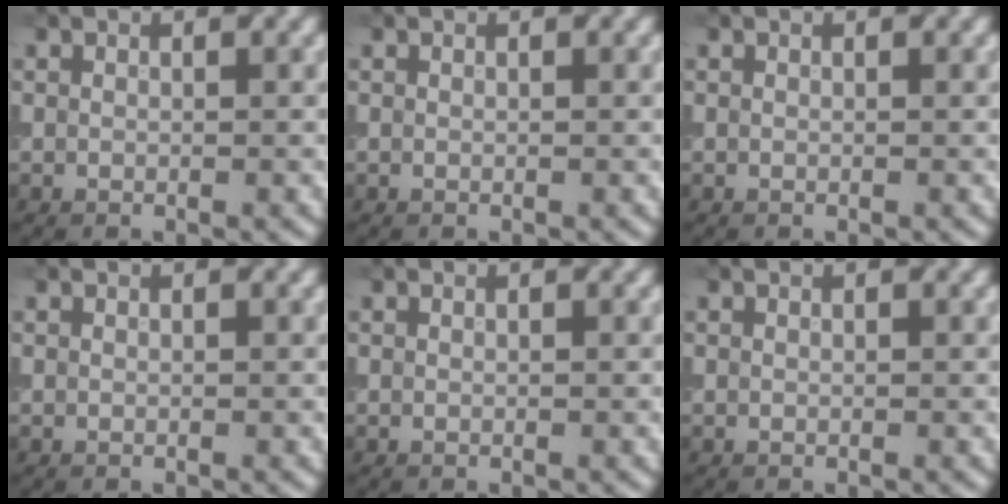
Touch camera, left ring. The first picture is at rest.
{"total": 0.0}
{"total": 0.0}
{"total": 0.0}
{"total": 0.0}
{"total": 0.0}